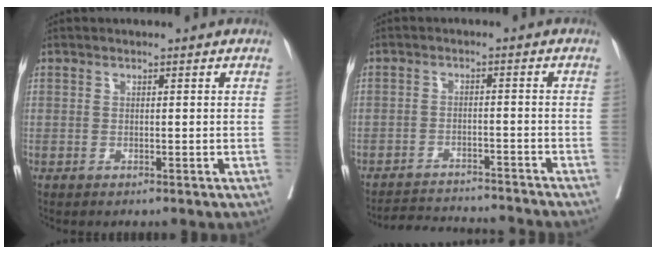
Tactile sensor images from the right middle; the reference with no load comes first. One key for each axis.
{"total": 10.7, "fx": -10.5, "fy": 0.4, "fz": 2.0, "tx": -0.027, "ty": 0.005, "tz": -0.150}